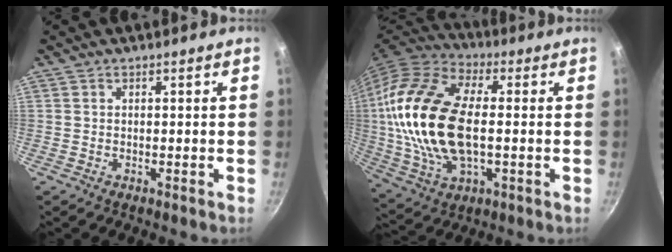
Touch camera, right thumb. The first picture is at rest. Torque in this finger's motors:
{"motor_torque": [-0.82, 2.28, 2.42, -0.35, 0.35]}